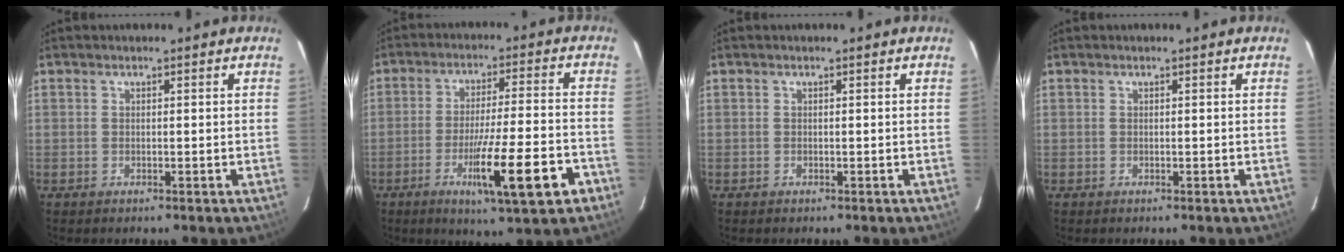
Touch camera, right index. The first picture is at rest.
{"total": 13.3, "force": [-6.0, 0.7, 11.9], "torque": [-0.194, -0.016, -0.086]}
{"total": 0.0}
{"total": 0.0}